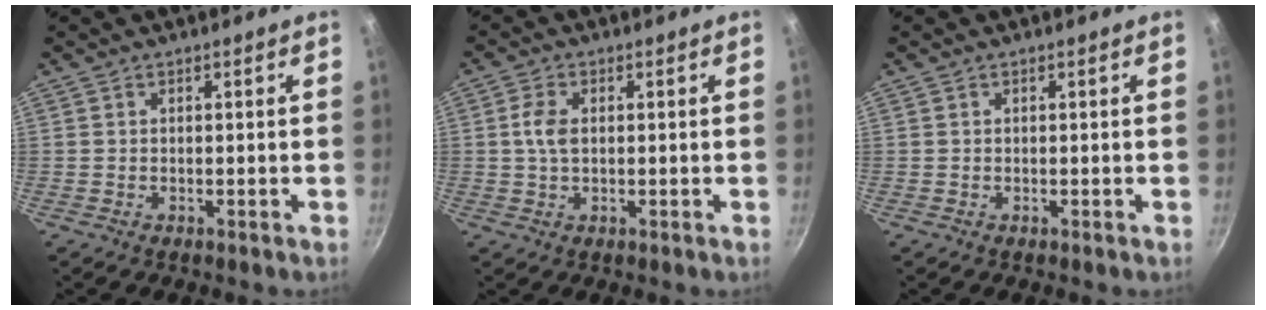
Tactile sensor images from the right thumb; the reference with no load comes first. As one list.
[{"total": 4.0, "force": [0.5, 2.4, 3.2], "torque": [-0.064, 0.006, 0.006]}, {"total": 0.0}]